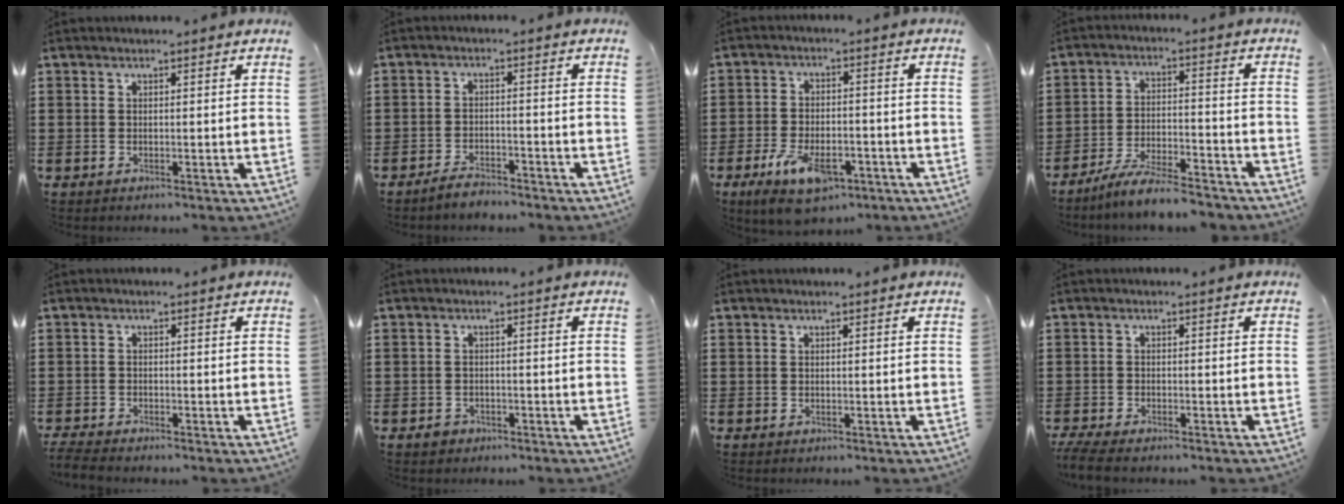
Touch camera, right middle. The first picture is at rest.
{"total": 2.9, "force": [-2.9, 0.2, 0.5], "torque": [-0.012, 0.003, -0.057]}
{"total": 7.7, "force": [-4.7, 3.4, 5.1], "torque": [-0.103, 0.002, -0.084]}
{"total": 6.8, "force": [-6.3, 0.3, 2.5], "torque": [-0.048, -0.001, -0.119]}
{"total": 1.9, "force": [-1.9, -0.1, 0.2], "torque": [-0.015, -0.005, -0.041]}
{"total": 1.3, "force": [-0.9, 0.9, 0.3], "torque": [-0.010, -0.001, -0.021]}
{"total": 0.0}
{"total": 2.4, "force": [-2.3, 0.1, 0.8], "torque": [-0.030, -0.006, -0.050]}